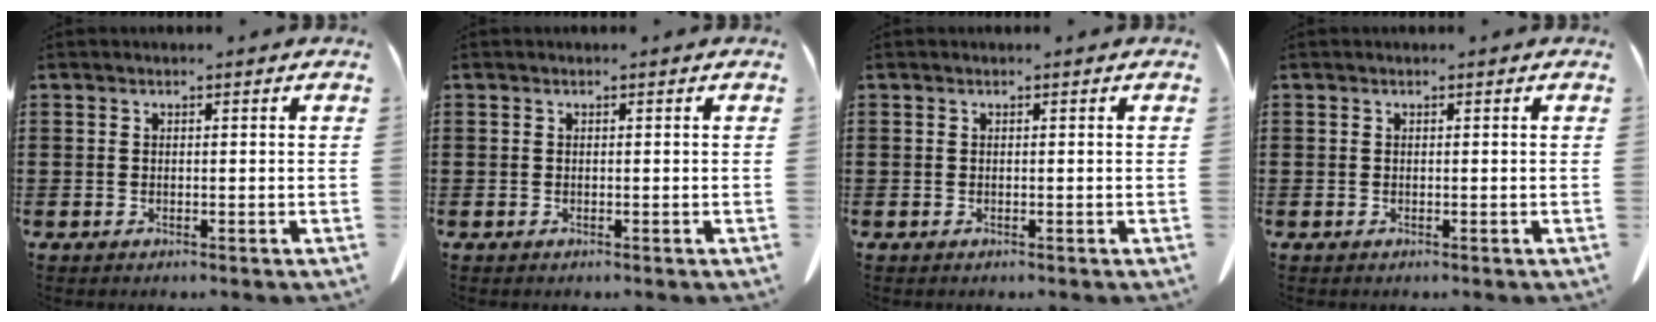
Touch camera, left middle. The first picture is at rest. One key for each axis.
{"total": 0.0}
{"total": 0.0}
{"total": 0.0}